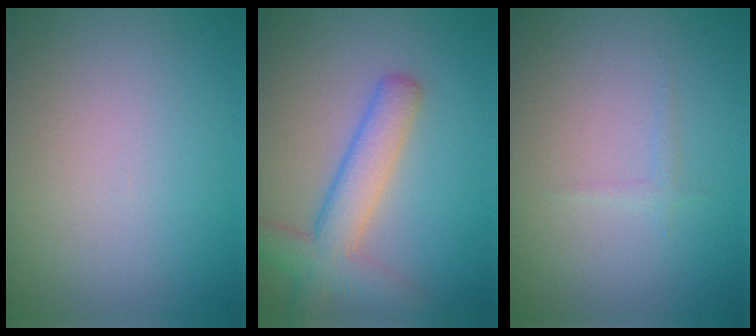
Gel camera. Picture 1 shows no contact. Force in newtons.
{"total": 4.8, "press": 4.8, "slide": 0.4}
{"total": 0.6, "press": 0.6, "slide": 0.0}